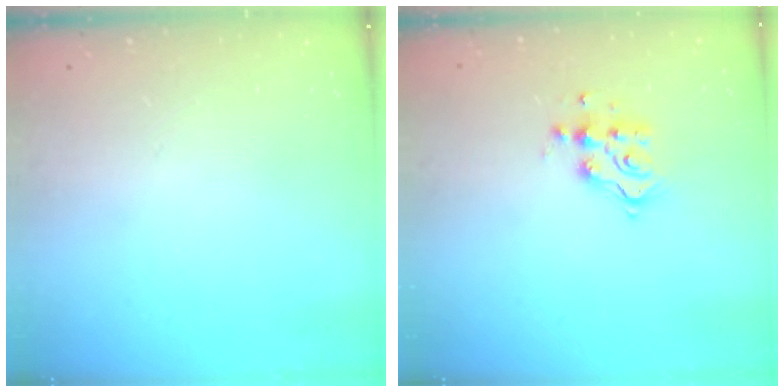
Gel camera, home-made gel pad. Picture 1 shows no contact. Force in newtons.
{"total": 8.0, "press": 8.0, "slide": 0.5}